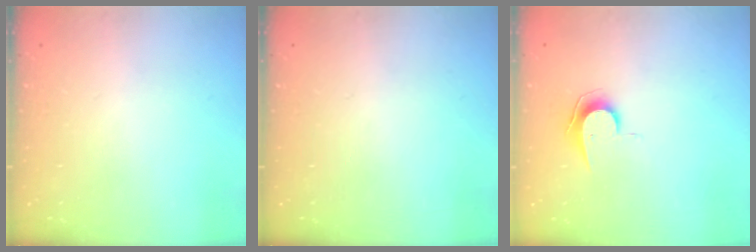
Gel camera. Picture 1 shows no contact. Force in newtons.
{"total": 0.0}
{"total": 7.7, "press": 7.6, "slide": 0.4}